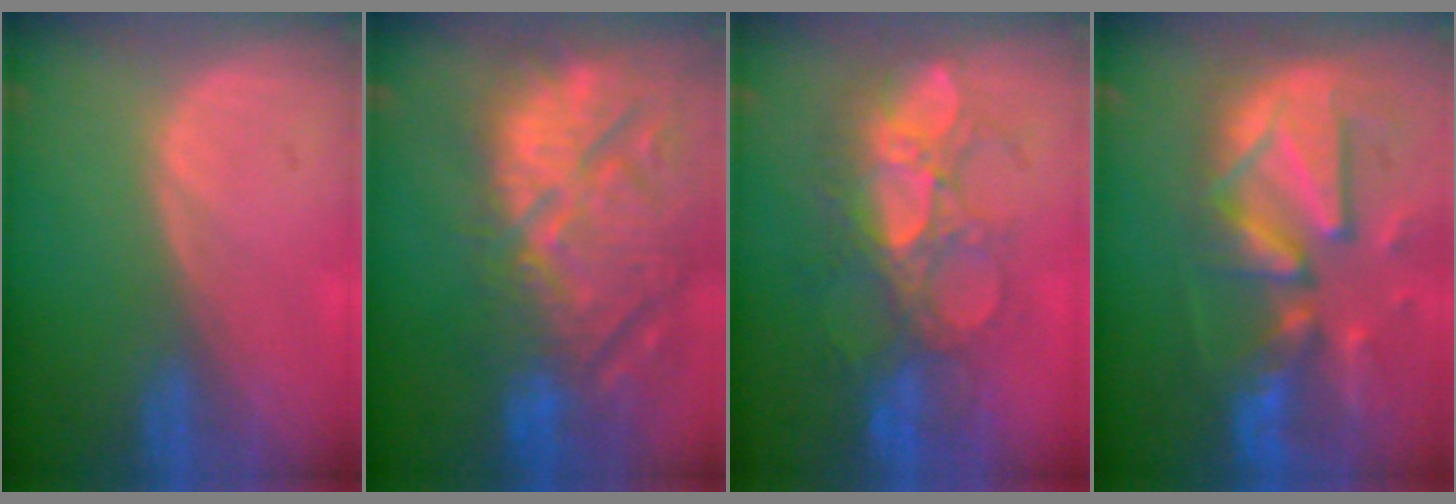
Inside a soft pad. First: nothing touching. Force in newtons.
{"total": 15.2, "press": 12.9, "slide": 8.0}
{"total": 9.6, "press": 9.0, "slide": 3.2}
{"total": 13.0, "press": 11.3, "slide": 6.4}